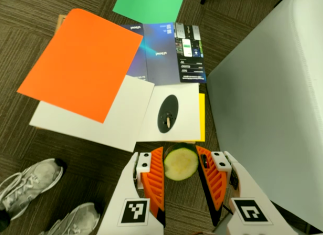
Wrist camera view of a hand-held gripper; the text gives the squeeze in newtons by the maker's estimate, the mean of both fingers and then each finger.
{"total": 10.5, "left": 11.5, "right": 9.5}